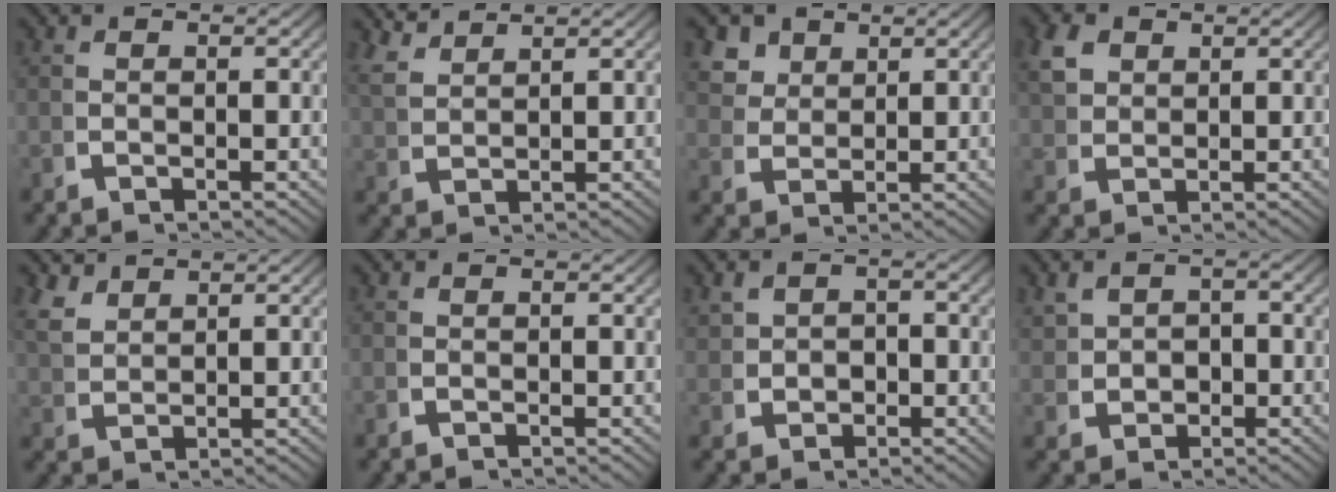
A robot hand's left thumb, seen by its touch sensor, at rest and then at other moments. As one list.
[{"total": 3.3, "force": [3.2, 0.6, 1.0], "torque": [-0.015, 0.008, 0.068]}, {"total": 4.5, "force": [2.8, 3.0, 2.0], "torque": [-0.037, -0.002, 0.056]}, {"total": 3.5, "force": [2.0, 2.3, 1.7], "torque": [-0.036, -0.002, 0.045]}, {"total": 3.0, "force": [2.5, 1.2, 1.2], "torque": [-0.024, 0.003, 0.059]}, {"total": 0.0}, {"total": 2.5, "force": [0.2, 2.1, 1.3], "torque": [-0.031, -0.010, 0.011]}, {"total": 3.0, "force": [0.3, 2.5, 1.7], "torque": [-0.040, -0.013, 0.016]}]